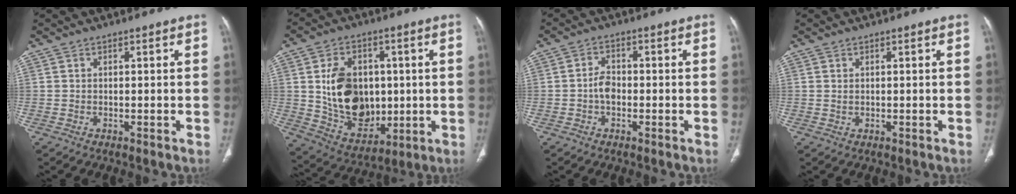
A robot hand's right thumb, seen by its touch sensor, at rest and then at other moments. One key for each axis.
{"total": 16.8, "fx": 1.2, "fy": 12.2, "fz": 11.5, "tx": -0.151, "ty": -0.010, "tz": 0.044}
{"total": 3.3, "fx": -0.8, "fy": 2.2, "fz": 2.3, "tx": -0.032, "ty": 0.011, "tz": -0.022}
{"total": 0.6, "fx": 0.3, "fy": 0.4, "fz": 0.4, "tx": -0.008, "ty": 0.000, "tz": 0.008}